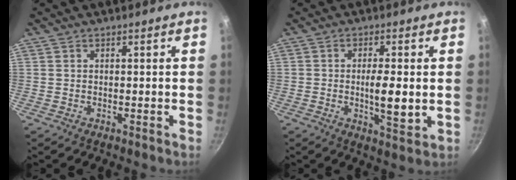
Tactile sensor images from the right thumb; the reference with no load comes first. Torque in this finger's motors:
{"motor_torque": [3.46, 1.55, 1.67, -1.10, 0.57]}